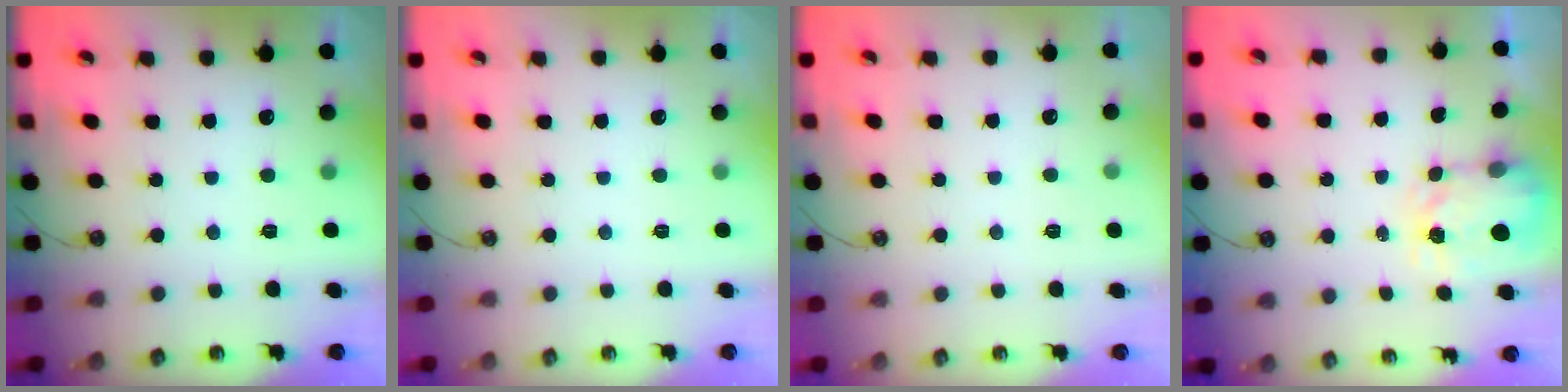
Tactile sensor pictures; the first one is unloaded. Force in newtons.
{"total": 0.0}
{"total": 0.5, "press": 0.5, "slide": 0.2}
{"total": 3.6, "press": 3.6, "slide": 0.5}